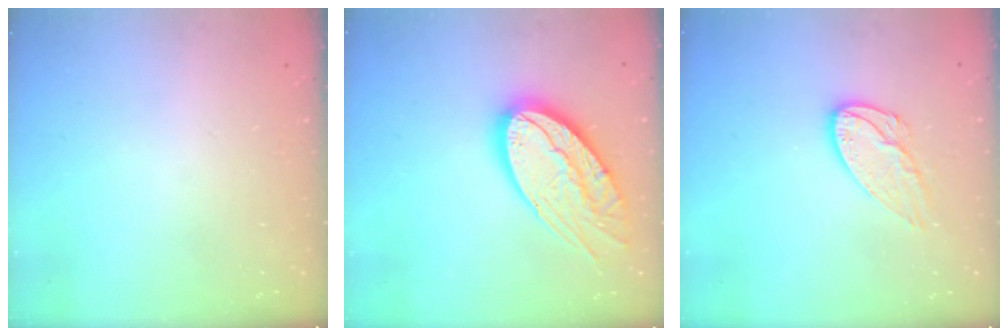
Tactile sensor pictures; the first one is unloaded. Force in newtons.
{"total": 23.0, "press": 22.9, "slide": 2.4}
{"total": 11.6, "press": 11.6, "slide": 0.9}